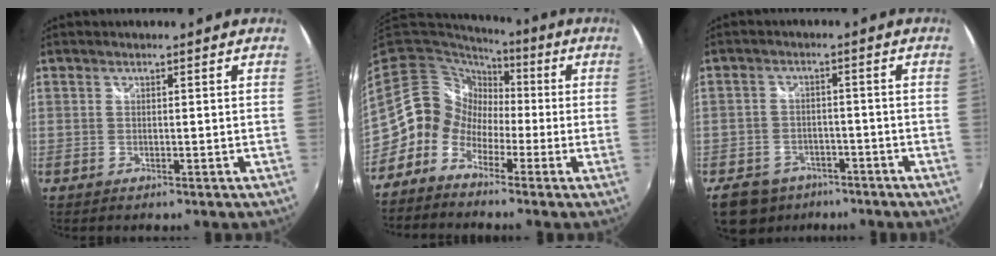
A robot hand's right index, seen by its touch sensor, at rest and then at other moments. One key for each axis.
{"total": 11.6, "fx": -3.5, "fy": 10.3, "fz": 4.0, "tx": -0.085, "ty": 0.038, "tz": -0.092}
{"total": 11.3, "fx": -7.7, "fy": 7.2, "fz": 4.1, "tx": -0.120, "ty": 0.011, "tz": -0.110}